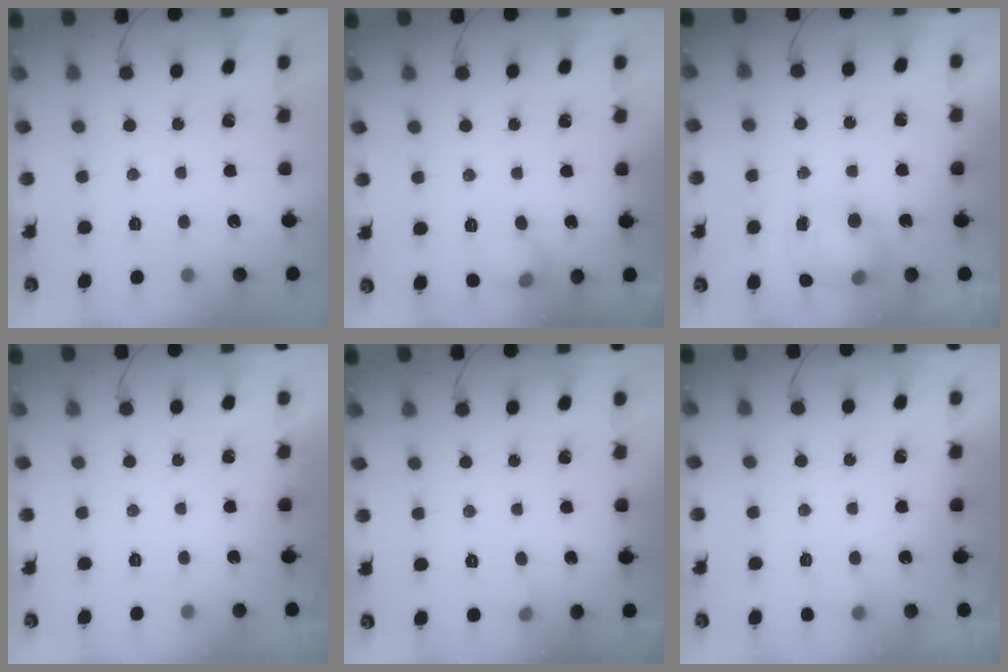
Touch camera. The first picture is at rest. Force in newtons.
{"total": 8.3, "press": 8.2, "slide": 1.0}
{"total": 8.3, "press": 8.0, "slide": 2.0}
{"total": 0.0}
{"total": 3.7, "press": 3.5, "slide": 1.1}
{"total": 3.2, "press": 3.0, "slide": 0.9}